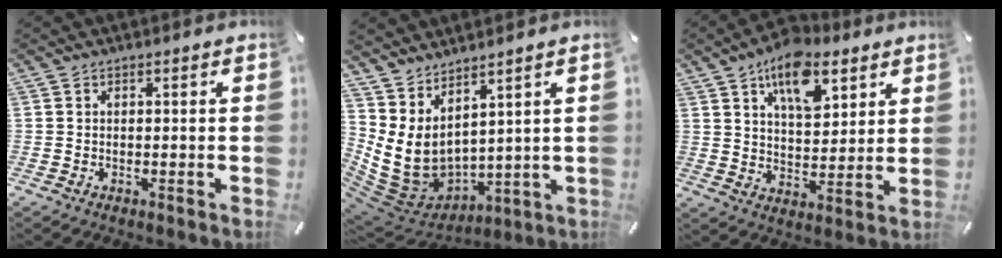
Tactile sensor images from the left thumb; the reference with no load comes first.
{"total": 9.6, "force": [3.9, 7.3, 4.8], "torque": [-0.110, -0.043, 0.085]}
{"total": 12.8, "force": [7.6, 6.9, 7.7], "torque": [-0.121, -0.025, 0.133]}